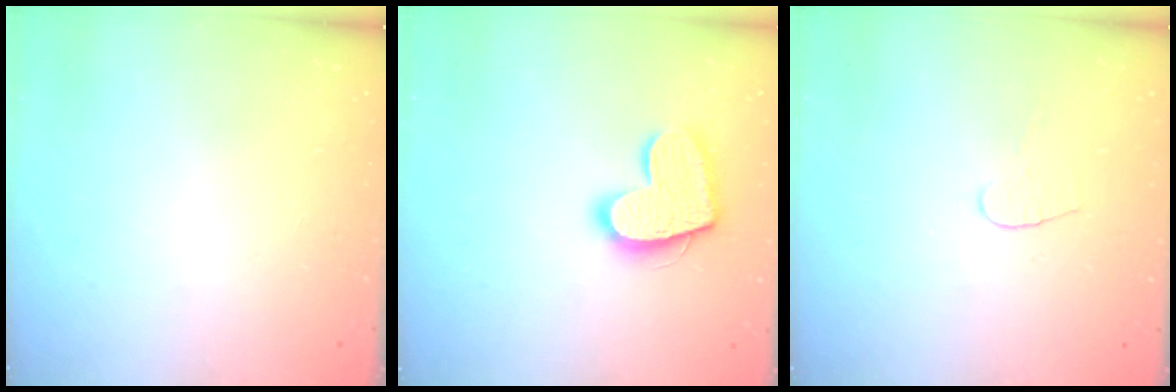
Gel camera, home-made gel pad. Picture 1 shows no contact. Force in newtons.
{"total": 14.3, "press": 14.3, "slide": 1.1}
{"total": 4.0, "press": 4.0, "slide": 0.4}